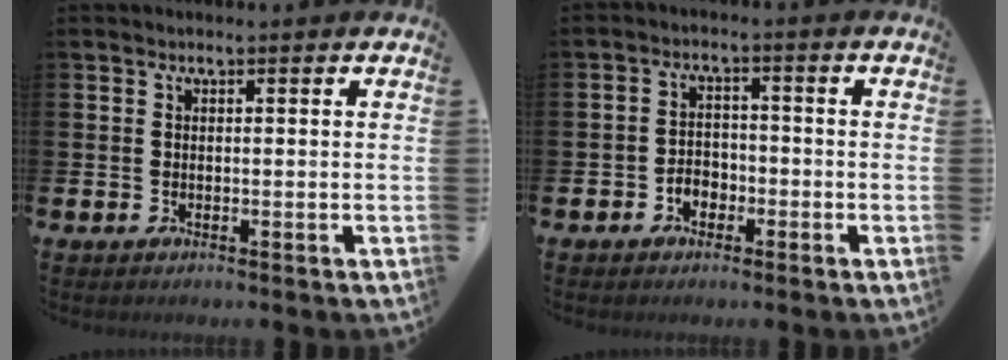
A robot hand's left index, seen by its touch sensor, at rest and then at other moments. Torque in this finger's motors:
{"motor_torque": [0.24, -0.01, 0.04, 0.07]}